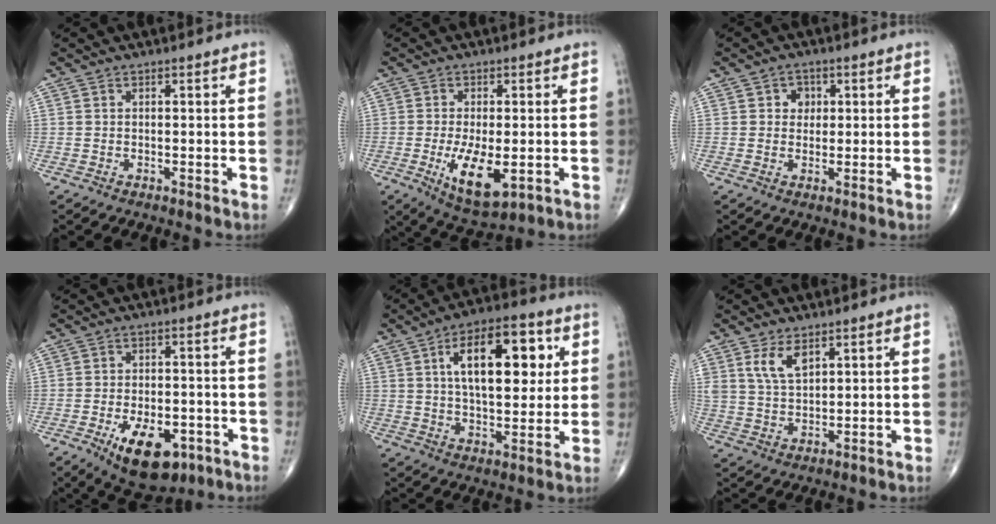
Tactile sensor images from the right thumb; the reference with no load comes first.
{"total": 9.7, "force": [-2.4, 4.0, 8.4], "torque": [-0.142, -0.018, -0.031]}
{"total": 3.0, "force": [0.8, 2.7, 1.3], "torque": [0.002, 0.001, 0.009]}
{"total": 12.7, "force": [-5.9, 6.7, 9.0], "torque": [-0.123, 0.014, -0.080]}
{"total": 17.3, "force": [4.8, 8.2, 14.4], "torque": [-0.196, 0.000, 0.073]}
{"total": 5.7, "force": [3.1, 2.9, 3.9], "torque": [-0.067, -0.016, 0.067]}